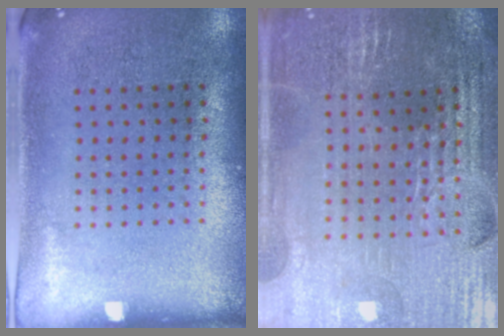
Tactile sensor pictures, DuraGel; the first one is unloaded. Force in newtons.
{"total": 3.2, "press": 3.2, "slide": 0.4}